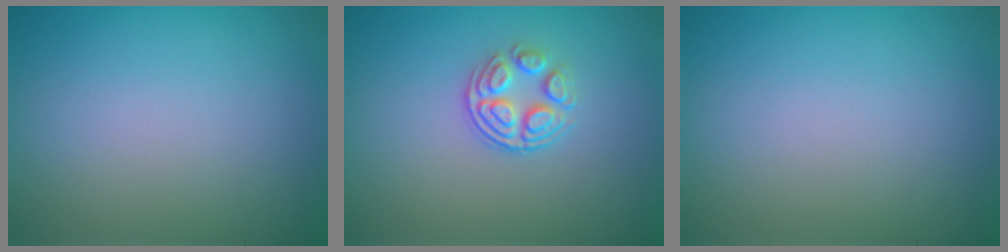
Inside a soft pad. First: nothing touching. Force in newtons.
{"total": 3.1, "press": 2.6, "slide": 1.7}
{"total": 0.0}